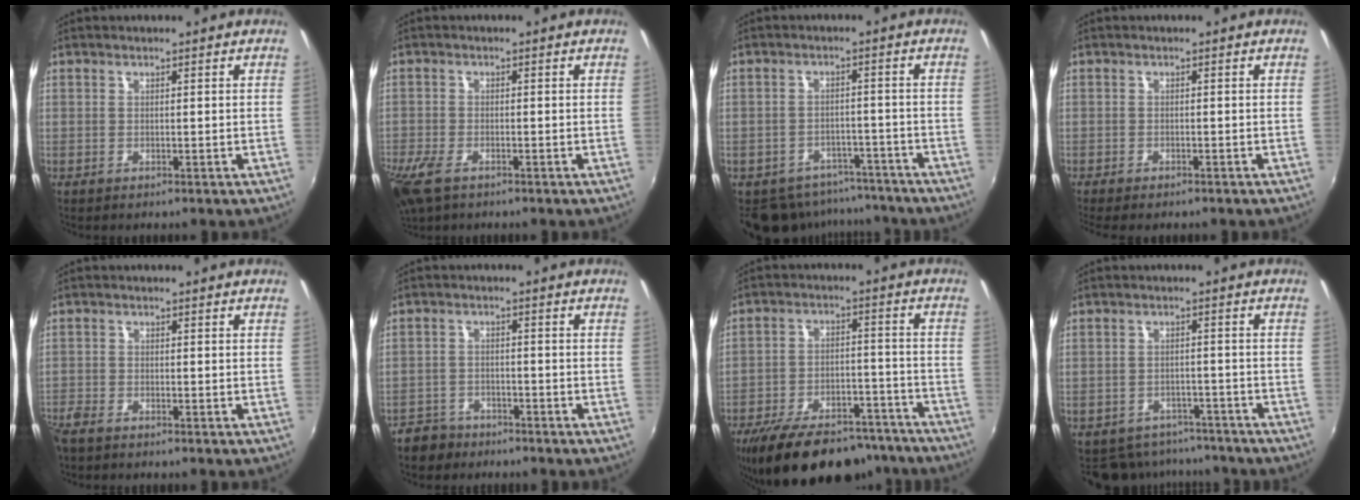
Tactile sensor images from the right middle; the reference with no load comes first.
{"total": 7.1, "force": [-4.5, 3.2, 4.4], "torque": [-0.118, -0.025, -0.089]}
{"total": 11.6, "force": [-9.5, 6.1, 2.6], "torque": [-0.066, 0.010, -0.119]}
{"total": 3.9, "force": [-3.3, 0.9, 1.9], "torque": [-0.045, -0.024, -0.053]}
{"total": 3.4, "force": [-2.9, 1.0, 1.4], "torque": [-0.039, -0.013, -0.061]}
{"total": 5.6, "force": [-4.4, 3.4, 0.9], "torque": [-0.039, 0.009, -0.078]}
{"total": 24.2, "force": [-19.6, 9.2, 10.8], "torque": [-0.209, -0.001, -0.271]}
{"total": 9.1, "force": [-7.8, 4.5, 1.5], "torque": [-0.041, 0.007, -0.102]}